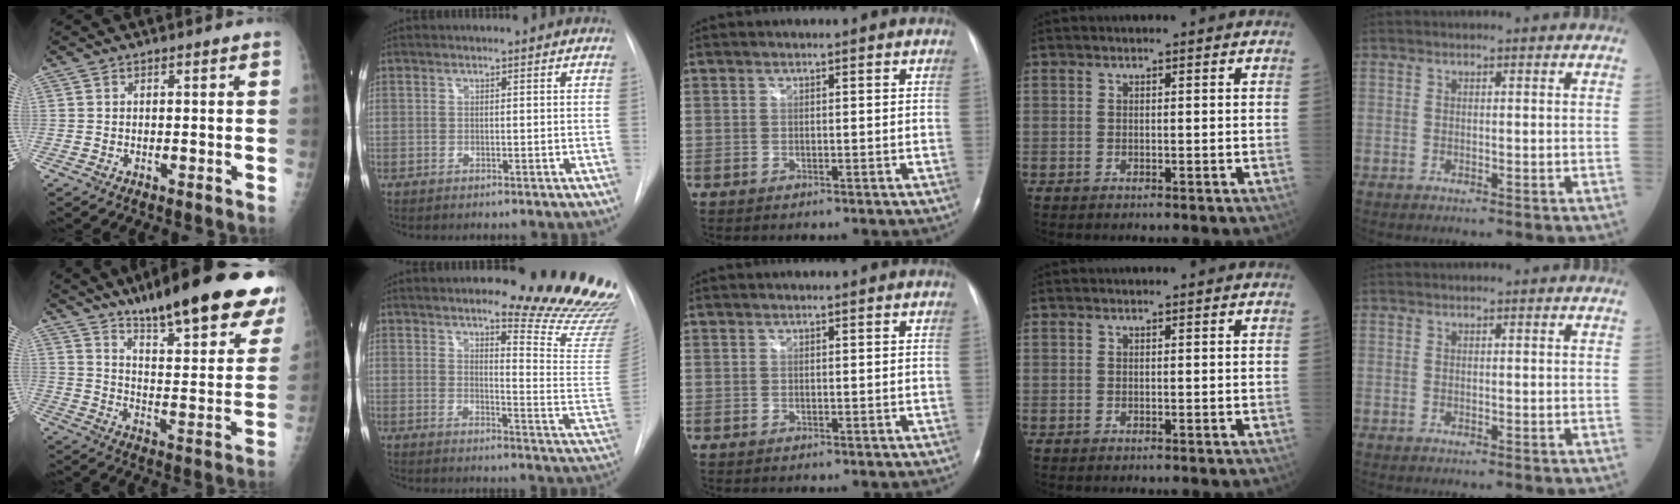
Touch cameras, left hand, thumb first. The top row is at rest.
{"thumb": {"total": 26.2, "force": [19.5, 5.6, 16.6], "torque": [-0.201, -0.082, 0.271]}, "index": {"total": 18.7, "force": [16.4, 1.5, 8.9], "torque": [-0.097, -0.116, 0.180]}}